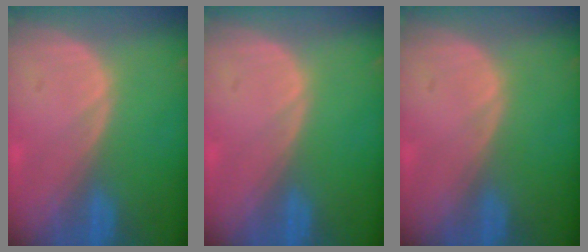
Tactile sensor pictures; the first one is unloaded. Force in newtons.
{"total": 0.0}
{"total": 0.0}